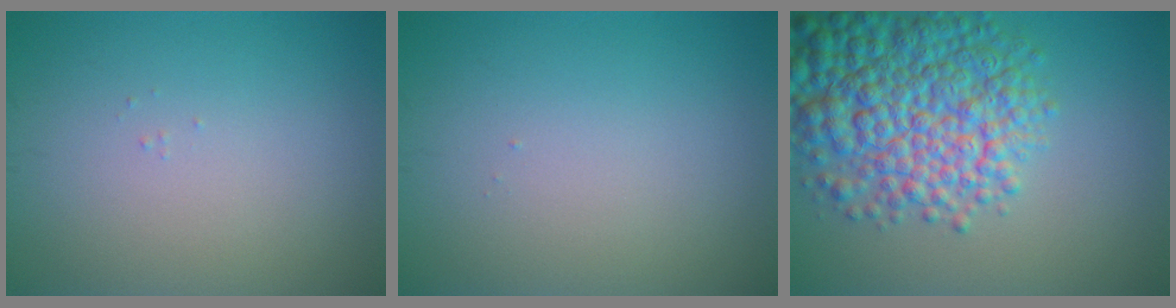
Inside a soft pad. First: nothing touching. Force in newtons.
{"total": 0.0}
{"total": 9.7, "press": 9.7, "slide": 0.3}